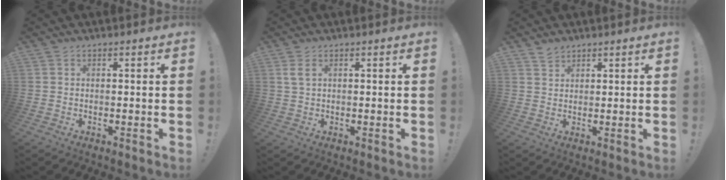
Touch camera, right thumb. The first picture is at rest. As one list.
[{"total": 2.9, "force": [1.5, 1.1, 2.2], "torque": [-0.038, -0.001, 0.027]}, {"total": 2.5, "force": [2.3, 1.1, 0.4], "torque": [0.003, -0.017, 0.042]}]